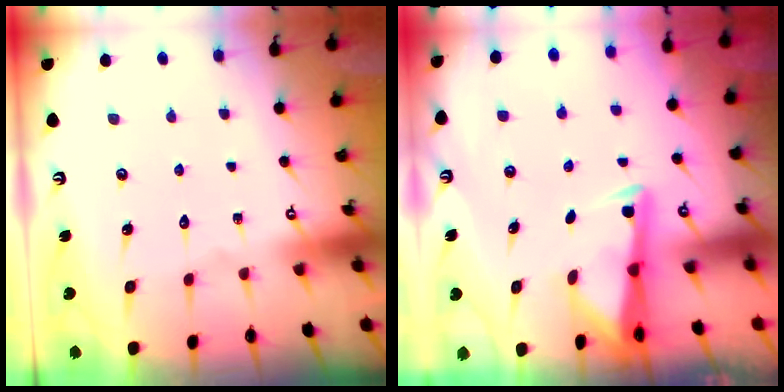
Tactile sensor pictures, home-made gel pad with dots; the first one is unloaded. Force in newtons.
{"total": 2.9, "press": 2.8, "slide": 0.5}